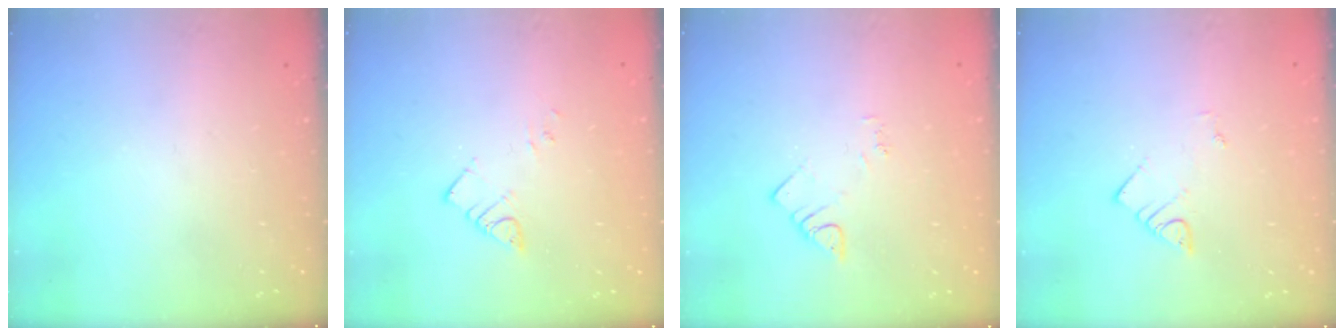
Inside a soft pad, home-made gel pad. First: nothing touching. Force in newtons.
{"total": 3.6, "press": 3.6, "slide": 0.2}
{"total": 3.0, "press": 2.9, "slide": 0.5}
{"total": 2.3, "press": 2.3, "slide": 0.2}